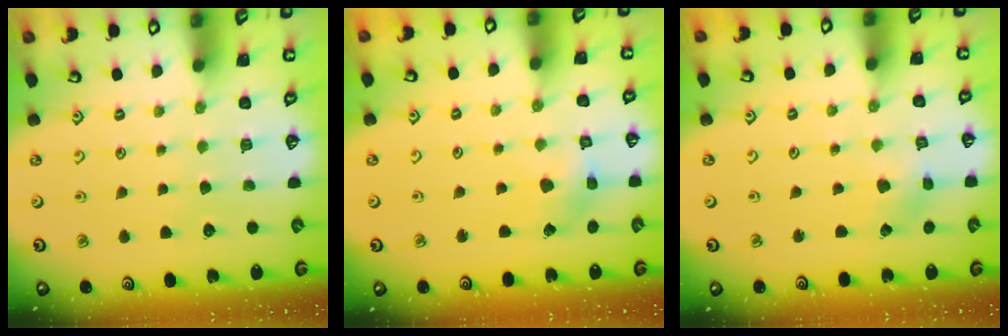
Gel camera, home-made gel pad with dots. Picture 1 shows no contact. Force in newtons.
{"total": 4.0, "press": 3.9, "slide": 0.5}
{"total": 2.1, "press": 2.1, "slide": 0.2}